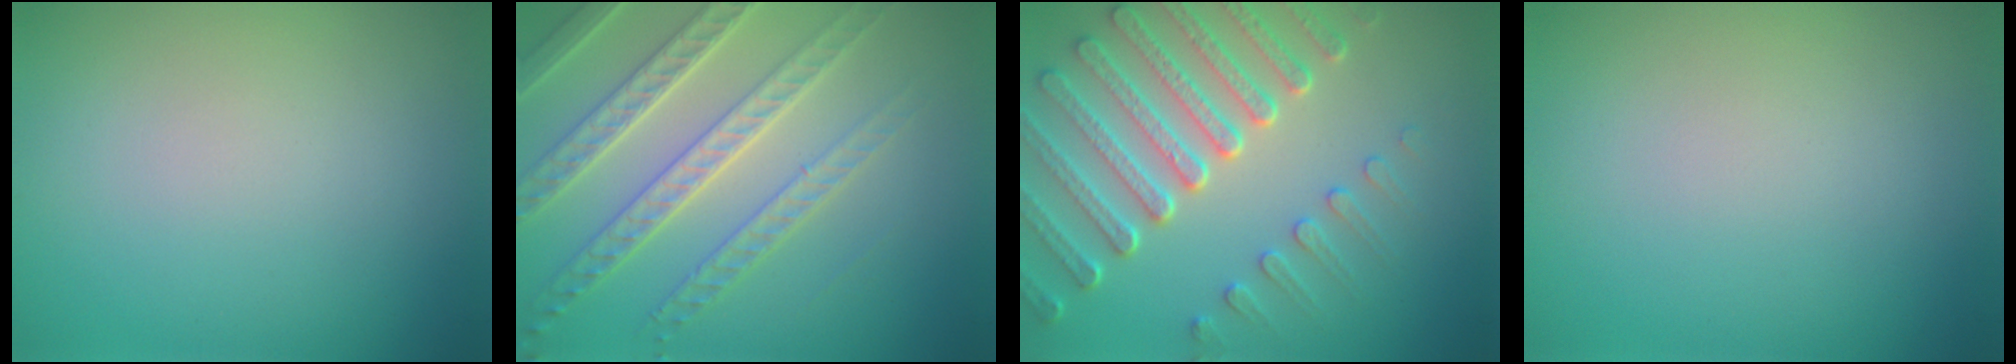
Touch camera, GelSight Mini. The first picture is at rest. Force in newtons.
{"total": 6.1, "press": 5.0, "slide": 3.5}
{"total": 7.3, "press": 5.6, "slide": 4.7}
{"total": 0.0}